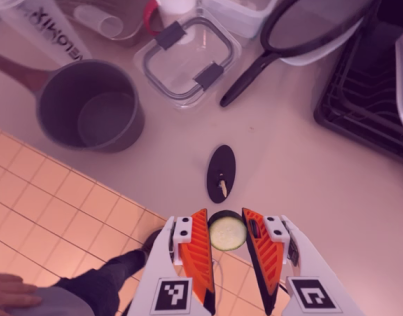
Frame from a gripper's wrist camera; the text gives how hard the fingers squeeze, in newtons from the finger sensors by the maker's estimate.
{"total": 7.5, "left": 7.2, "right": 7.8}